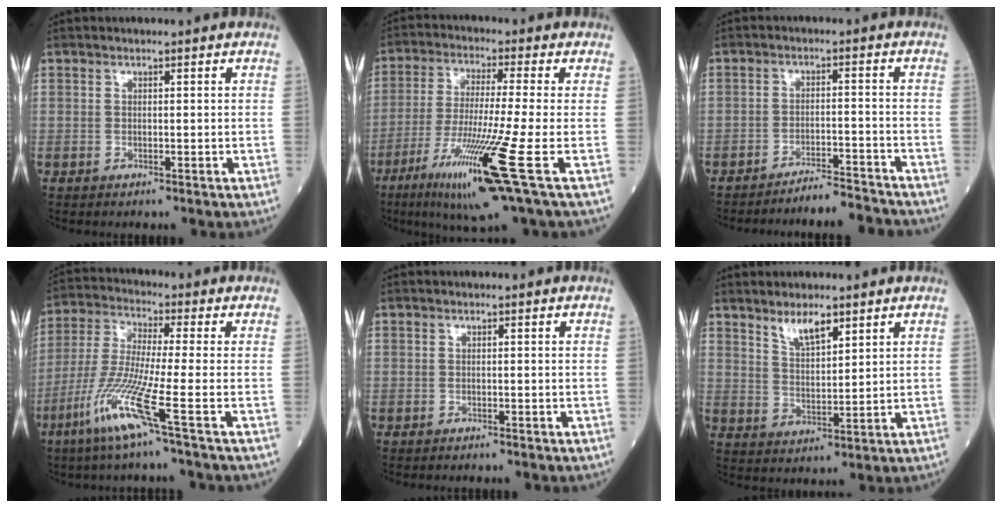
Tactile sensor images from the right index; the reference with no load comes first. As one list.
[{"total": 14.6, "force": [-6.5, -1.4, 13.1], "torque": [-0.260, -0.046, -0.122]}, {"total": 6.4, "force": [-6.3, -0.8, 0.3], "torque": [0.004, 0.004, -0.104]}, {"total": 10.7, "force": [-5.3, -1.5, 9.2], "torque": [-0.196, -0.027, -0.114]}, {"total": 0.6, "force": [-0.5, 0.0, 0.2], "torque": [-0.004, 0.000, -0.011]}, {"total": 5.0, "force": [3.6, 1.4, 3.1], "torque": [-0.062, -0.001, 0.070]}]